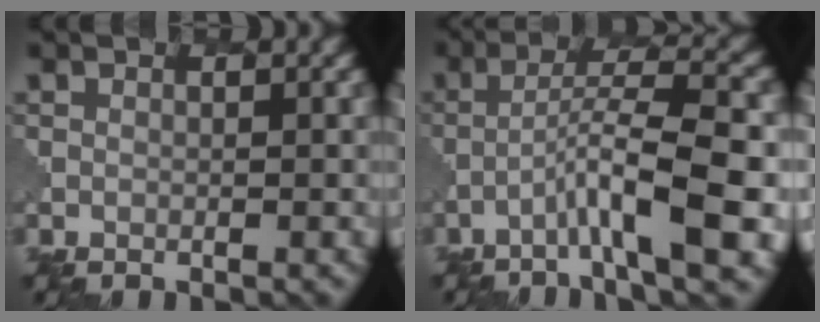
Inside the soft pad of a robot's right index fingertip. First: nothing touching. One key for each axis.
{"total": 7.6, "fx": -3.0, "fy": 1.0, "fz": 6.9, "tx": -0.112, "ty": 0.016, "tz": -0.055}